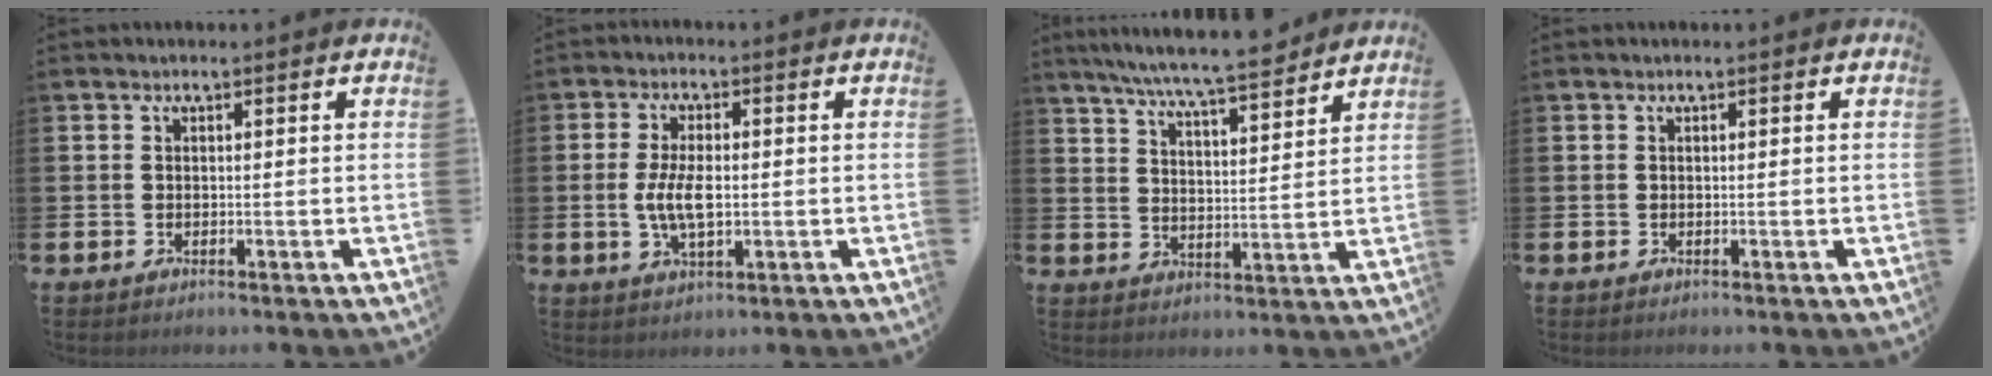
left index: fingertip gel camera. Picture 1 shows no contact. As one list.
[{"total": 5.4, "force": [0.0, 2.4, 4.9], "torque": [-0.100, 0.000, -0.007]}, {"total": 7.9, "force": [7.4, 0.2, 2.7], "torque": [-0.069, -0.045, 0.130]}, {"total": 0.0}]